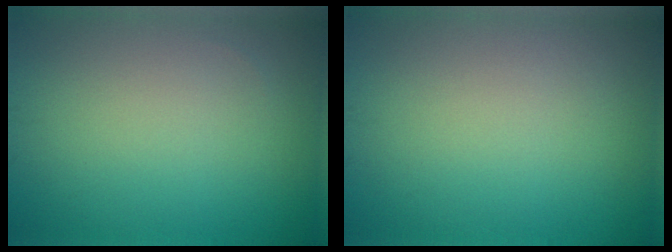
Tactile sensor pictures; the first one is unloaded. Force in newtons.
{"total": 0.0}